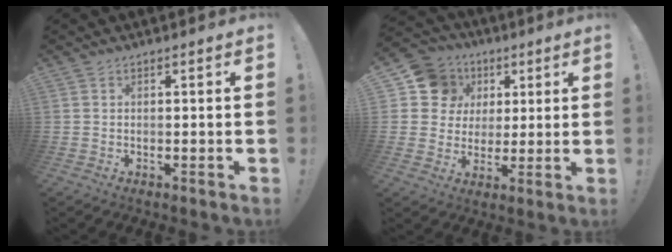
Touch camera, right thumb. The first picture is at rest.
{"total": 12.6, "force": [4.7, 11.2, 3.5], "torque": [-0.046, -0.023, 0.101]}